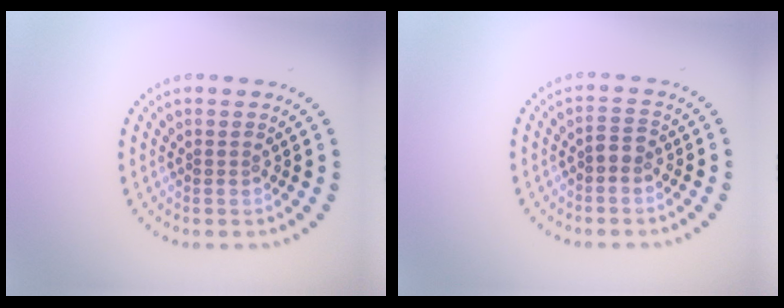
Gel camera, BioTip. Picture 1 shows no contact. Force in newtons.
{"total": 1.2, "press": 1.2, "slide": 0.5}